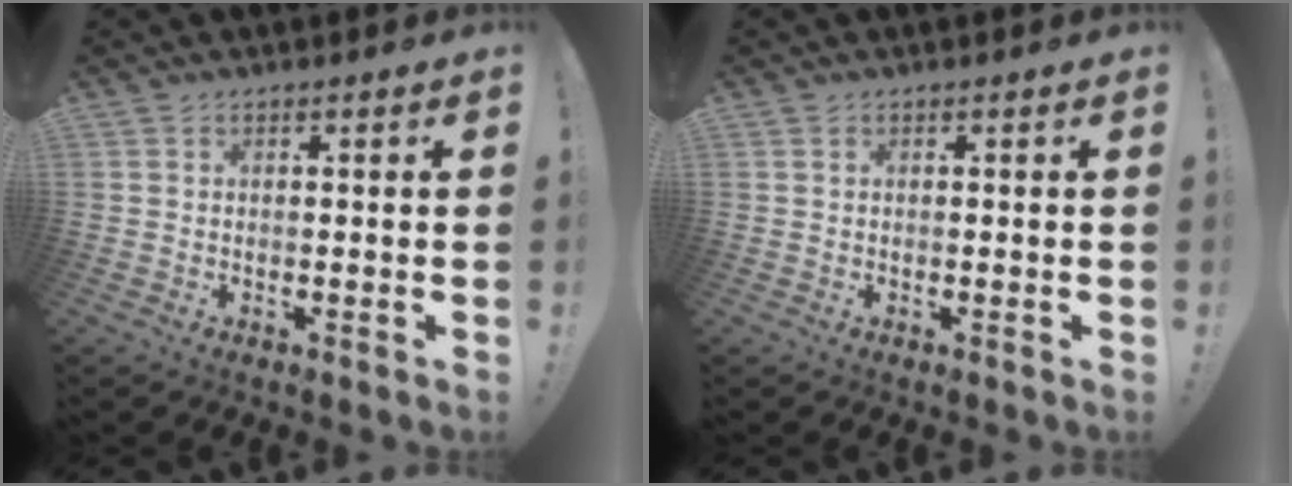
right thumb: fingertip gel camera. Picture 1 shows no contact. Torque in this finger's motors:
{"motor_torque": [0.18, -0.26, -0.15, -0.01, 0.00]}